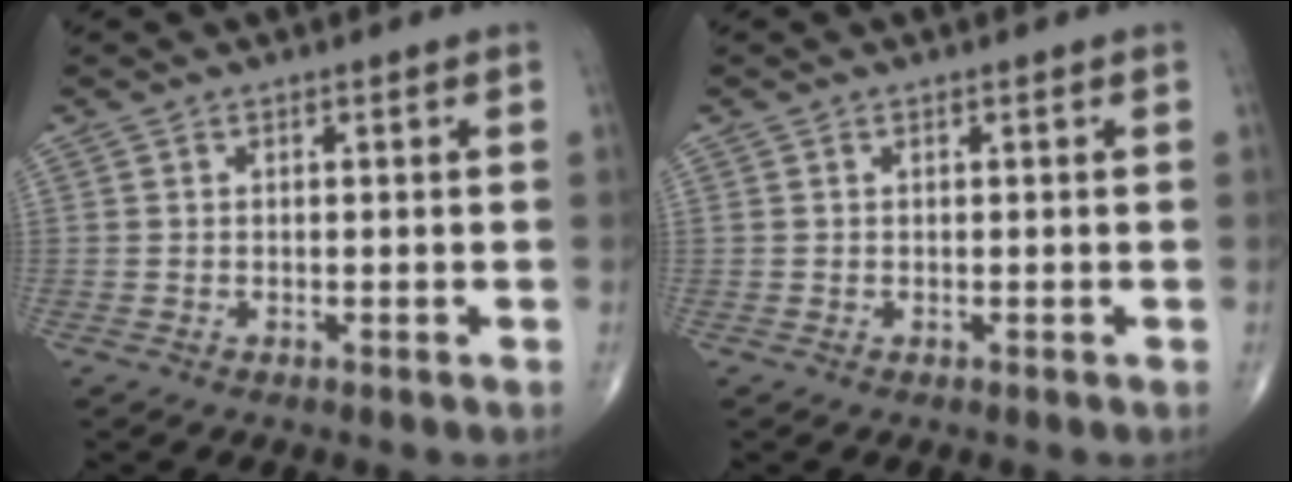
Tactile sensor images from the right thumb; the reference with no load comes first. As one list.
[{"total": 0.0}]